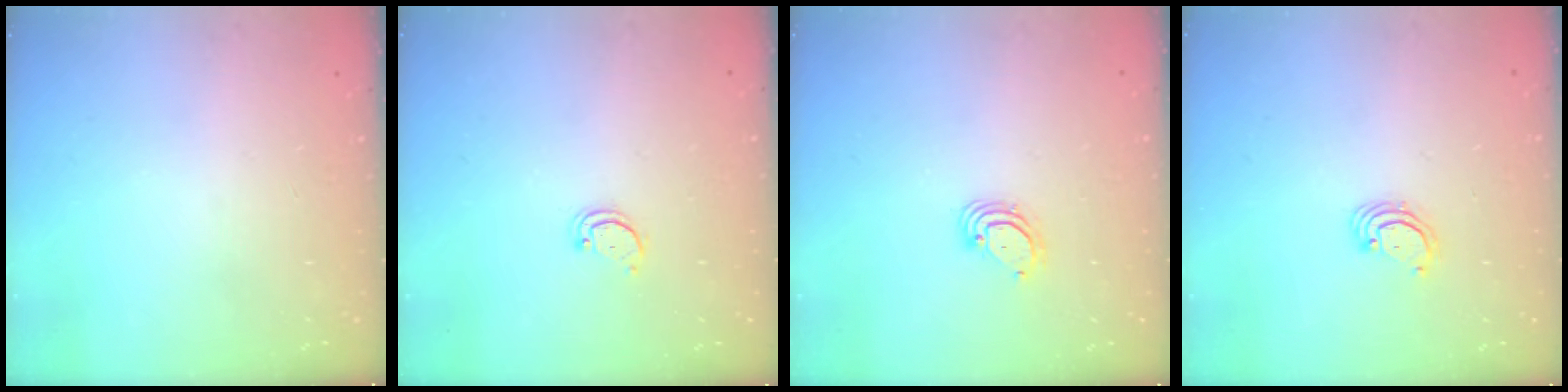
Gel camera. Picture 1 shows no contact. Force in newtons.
{"total": 1.9, "press": 1.9, "slide": 0.2}
{"total": 3.7, "press": 3.7, "slide": 0.1}
{"total": 2.5, "press": 2.5, "slide": 0.2}